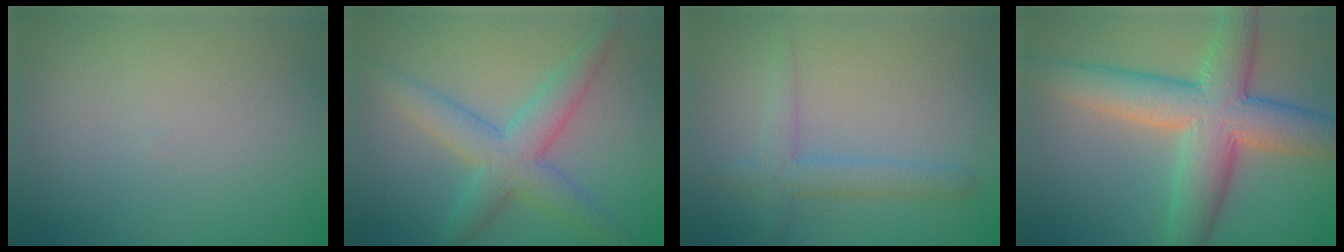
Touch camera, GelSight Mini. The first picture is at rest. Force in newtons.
{"total": 4.9, "press": 4.9, "slide": 0.1}
{"total": 2.7, "press": 2.7, "slide": 0.2}
{"total": 9.0, "press": 9.0, "slide": 0.4}